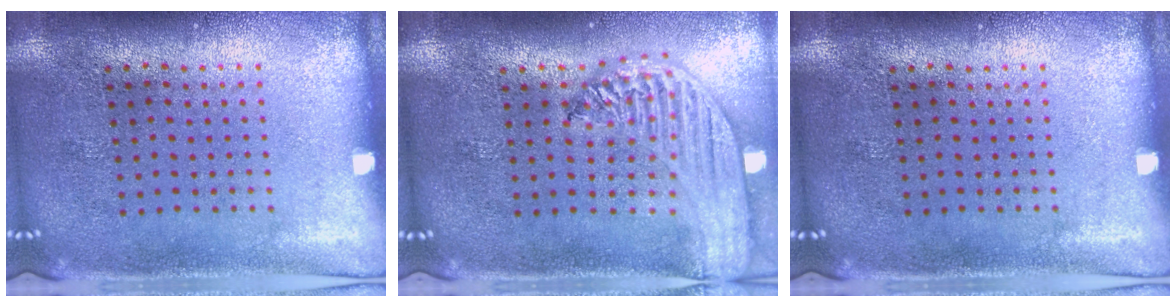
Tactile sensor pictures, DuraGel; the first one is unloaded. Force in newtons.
{"total": 2.8, "press": 2.3, "slide": 1.6}
{"total": 0.0}